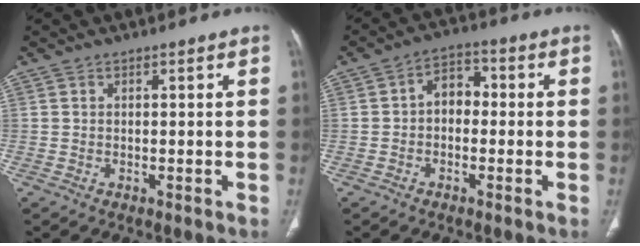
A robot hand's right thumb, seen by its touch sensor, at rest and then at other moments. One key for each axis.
{"total": 5.4, "fx": -0.4, "fy": 3.9, "fz": 3.6, "tx": -0.036, "ty": 0.023, "tz": -0.022}